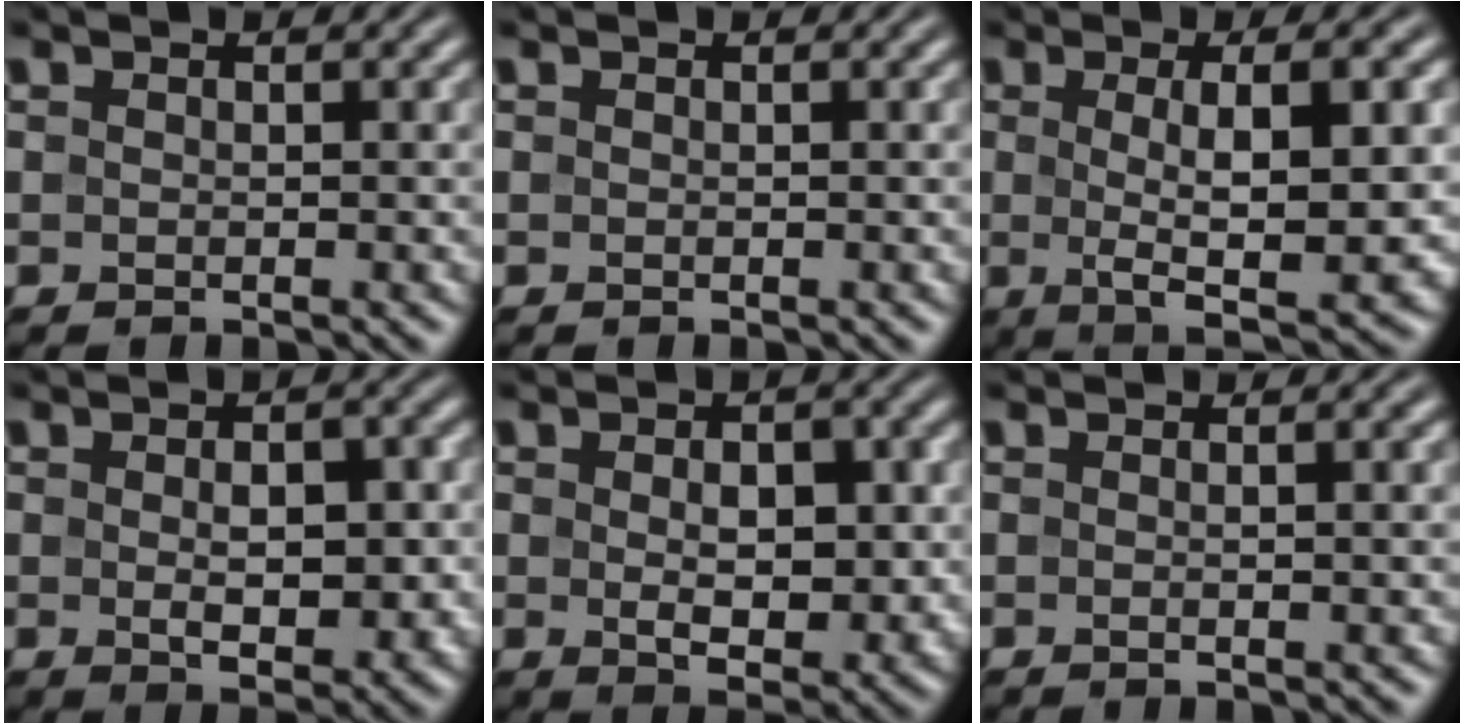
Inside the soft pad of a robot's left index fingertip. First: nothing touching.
{"total": 0.0}
{"total": 9.2, "force": [0.1, 2.5, 8.8], "torque": [-0.130, -0.002, 0.002]}
{"total": 5.2, "force": [-0.2, 2.7, 4.5], "torque": [-0.064, -0.006, 0.002]}
{"total": 5.8, "force": [0.1, 3.3, 4.8], "torque": [-0.067, -0.007, 0.006]}
{"total": 2.9, "force": [0.2, 1.0, 2.7], "torque": [-0.024, 0.005, -0.008]}